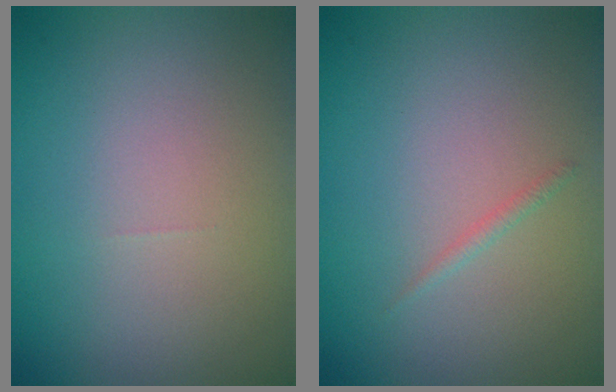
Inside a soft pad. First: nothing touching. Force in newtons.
{"total": 0.6, "press": 0.6, "slide": 0.0}